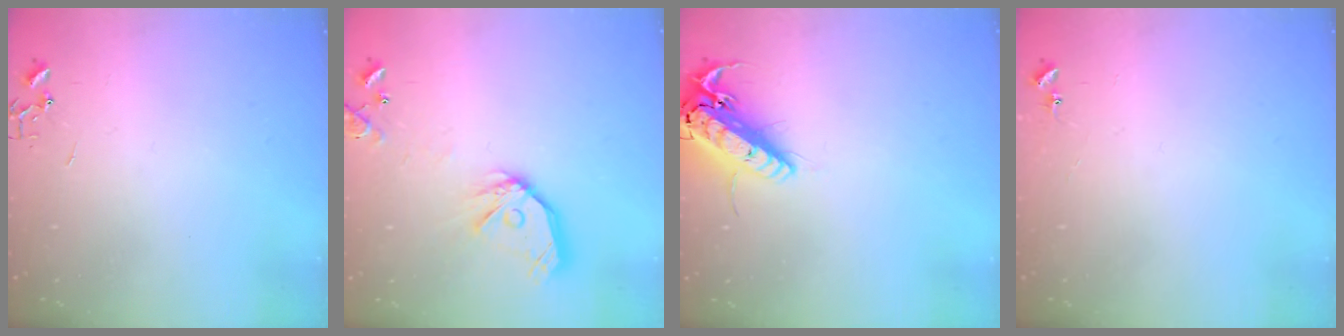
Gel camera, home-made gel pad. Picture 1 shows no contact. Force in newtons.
{"total": 15.3, "press": 15.1, "slide": 2.1}
{"total": 16.5, "press": 16.3, "slide": 3.0}
{"total": 5.4, "press": 5.4, "slide": 0.6}